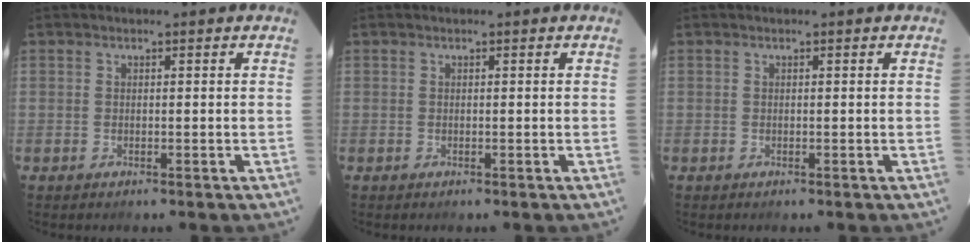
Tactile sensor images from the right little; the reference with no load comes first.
{"total": 0.0}
{"total": 0.0}